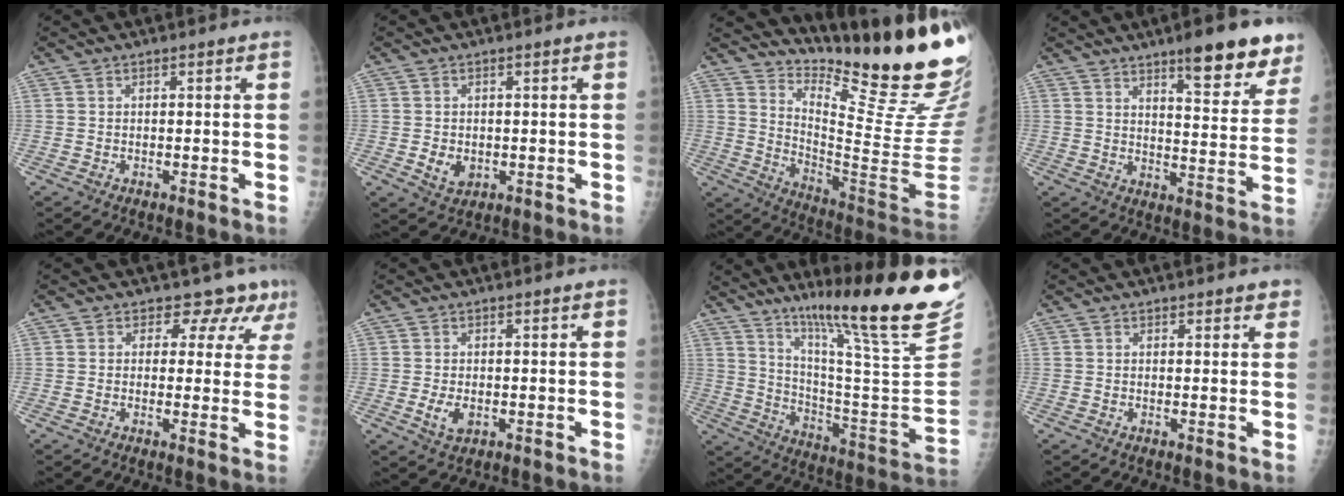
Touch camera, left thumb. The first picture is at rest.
{"total": 3.4, "force": [-0.5, 2.6, 2.1], "torque": [-0.028, -0.002, 0.001]}
{"total": 22.8, "force": [18.1, 2.3, 13.6], "torque": [-0.176, -0.186, 0.267]}
{"total": 14.0, "force": [9.6, 3.8, 9.5], "torque": [-0.083, -0.057, 0.133]}
{"total": 6.8, "force": [5.1, 4.4, 1.3], "torque": [0.026, -0.022, 0.041]}
{"total": 3.3, "force": [-0.6, 1.9, 2.6], "torque": [-0.050, -0.006, -0.005]}
{"total": 28.2, "force": [20.6, 1.8, 19.2], "torque": [-0.274, -0.131, 0.312]}
{"total": 1.4, "force": [1.2, 0.7, 0.5], "torque": [0.008, -0.006, 0.009]}